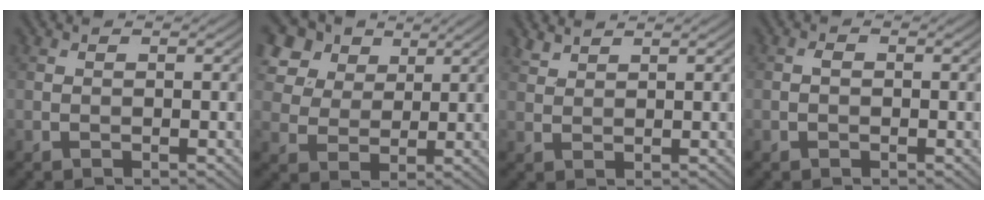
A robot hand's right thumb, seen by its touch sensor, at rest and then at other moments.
{"total": 11.6, "force": [6.6, 7.9, 5.3], "torque": [-0.180, 0.017, 0.138]}
{"total": 1.8, "force": [1.7, 0.4, 0.6], "torque": [-0.017, 0.003, 0.040]}
{"total": 1.0, "force": [-0.3, 0.7, 0.6], "torque": [-0.013, 0.001, -0.007]}